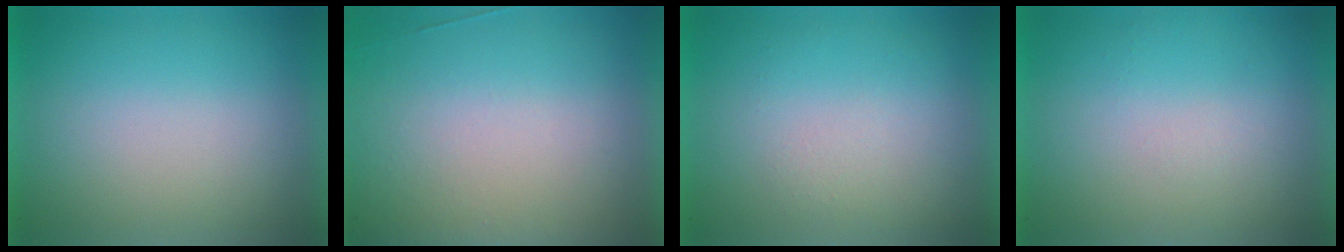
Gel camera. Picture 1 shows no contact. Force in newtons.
{"total": 4.6}
{"total": 1.1}
{"total": 1.0}